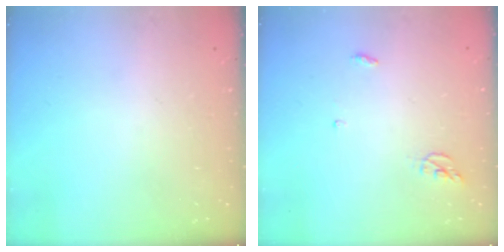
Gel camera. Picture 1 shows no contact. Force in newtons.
{"total": 4.3, "press": 4.3, "slide": 0.3}